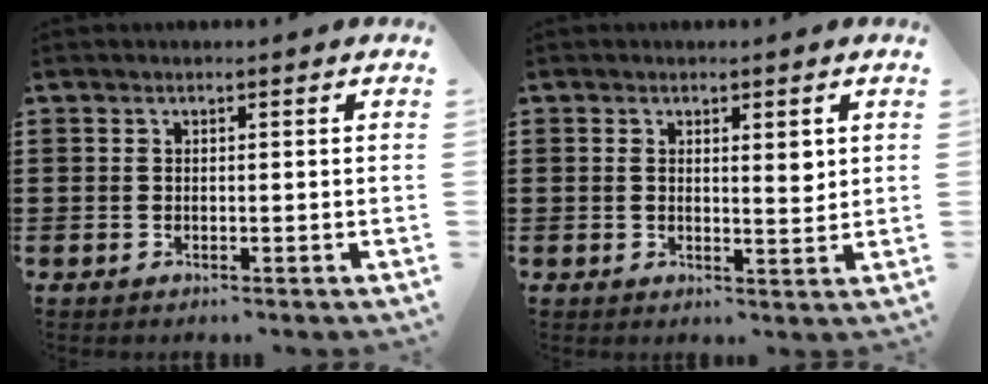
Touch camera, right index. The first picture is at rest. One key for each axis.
{"total": 2.6, "fx": 1.0, "fy": 0.8, "fz": 2.3, "tx": -0.039, "ty": 0.000, "tz": 0.015}